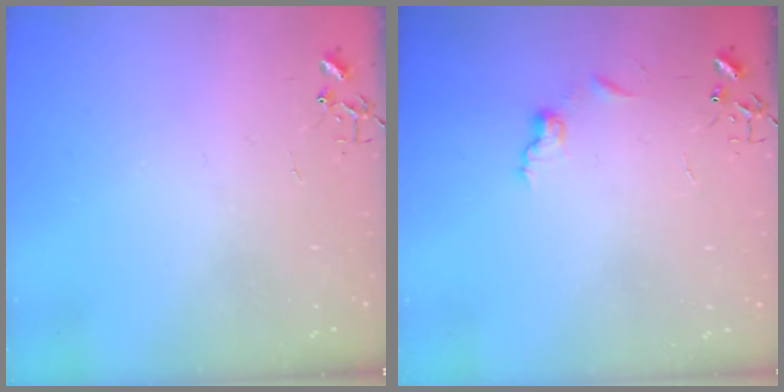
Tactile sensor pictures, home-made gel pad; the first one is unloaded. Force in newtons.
{"total": 6.4, "press": 6.4, "slide": 0.7}